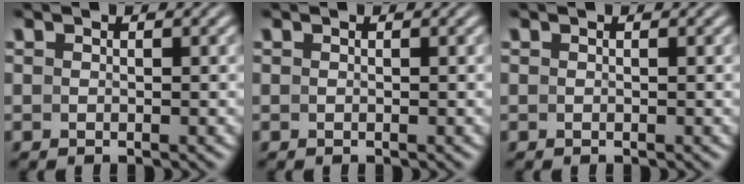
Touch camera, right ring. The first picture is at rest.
{"total": 0.0}
{"total": 0.0}